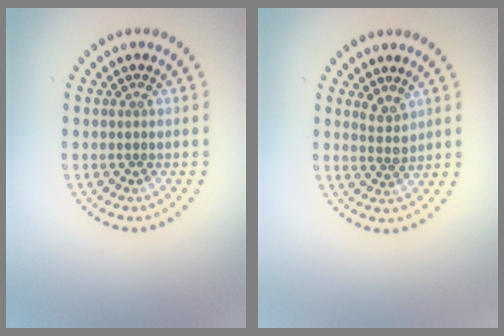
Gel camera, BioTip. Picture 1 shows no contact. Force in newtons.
{"total": 1.3, "press": 1.2, "slide": 0.6}